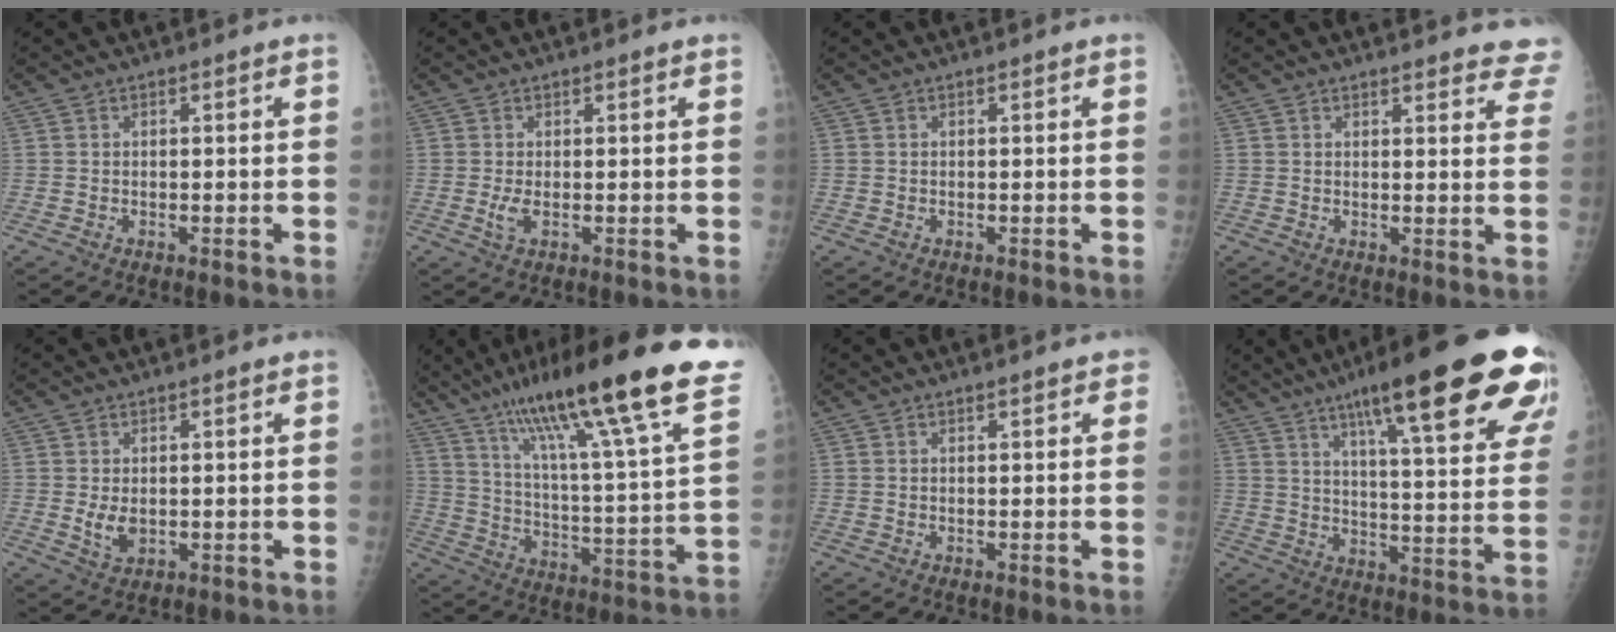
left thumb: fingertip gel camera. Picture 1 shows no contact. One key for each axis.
{"total": 2.1, "fx": 0.1, "fy": 0.7, "fz": 1.9, "tx": -0.042, "ty": -0.005, "tz": 0.006}
{"total": 0.0}
{"total": 9.7, "fx": 8.9, "fy": 2.3, "fz": 2.9, "tx": 0.011, "ty": -0.036, "tz": 0.077}
{"total": 3.4, "fx": 0.3, "fy": 2.1, "fz": 2.6, "tx": -0.041, "ty": -0.010, "tz": 0.014}
{"total": 30.0, "fx": 20.0, "fy": 3.7, "fz": 22.1, "tx": -0.340, "ty": -0.050, "tz": 0.304}
{"total": 1.5, "fx": 0.9, "fy": 0.5, "fz": 1.1, "tx": -0.009, "ty": 0.001, "tz": 0.009}
{"total": 29.2, "fx": 17.5, "fy": 5.2, "fz": 22.8, "tx": -0.281, "ty": -0.035, "tz": 0.244}